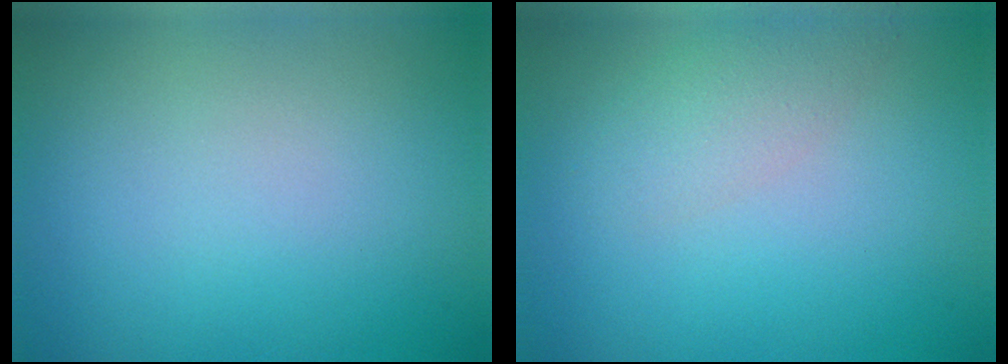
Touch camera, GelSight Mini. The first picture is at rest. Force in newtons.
{"total": 2.4, "press": 2.4, "slide": 0.2}